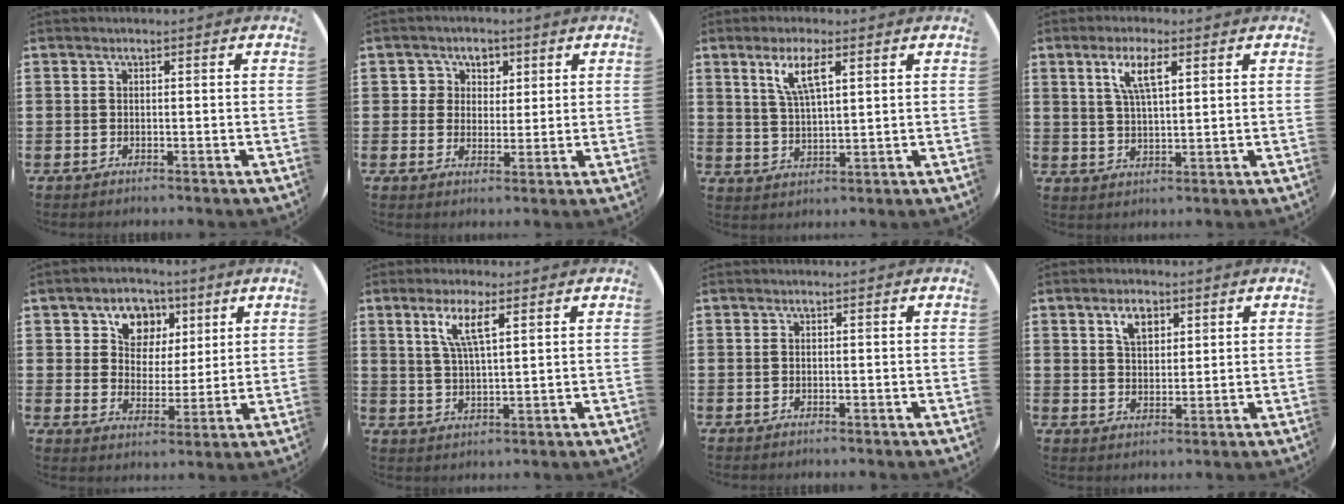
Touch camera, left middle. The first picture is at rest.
{"total": 3.2, "force": [1.6, 2.8, 0.2], "torque": [-0.008, 0.010, 0.028]}
{"total": 5.8, "force": [3.3, 1.6, 4.6], "torque": [-0.092, 0.007, 0.053]}
{"total": 5.5, "force": [3.0, 1.6, 4.4], "torque": [-0.087, 0.008, 0.048]}
{"total": 6.8, "force": [3.9, 5.2, 1.8], "torque": [-0.052, 0.003, 0.065]}
{"total": 5.5, "force": [3.2, 1.0, 4.3], "torque": [-0.086, 0.005, 0.050]}
{"total": 0.0}
{"total": 3.7, "force": [2.2, 2.0, 2.2], "torque": [-0.032, 0.001, 0.036]}